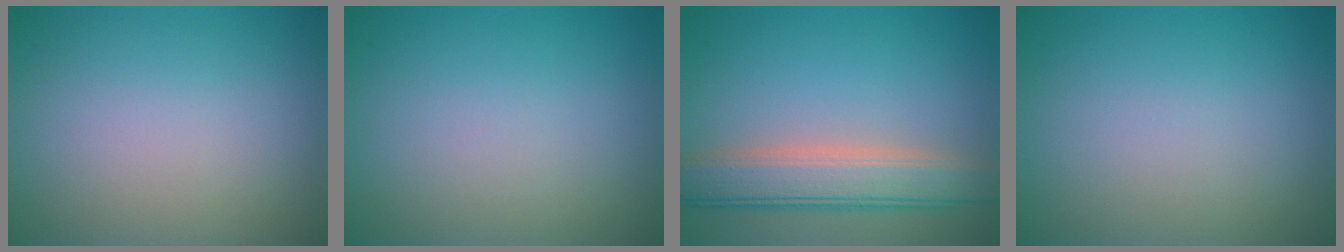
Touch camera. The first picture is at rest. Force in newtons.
{"total": 0.0}
{"total": 5.4, "press": 5.4, "slide": 0.7}
{"total": 0.0}